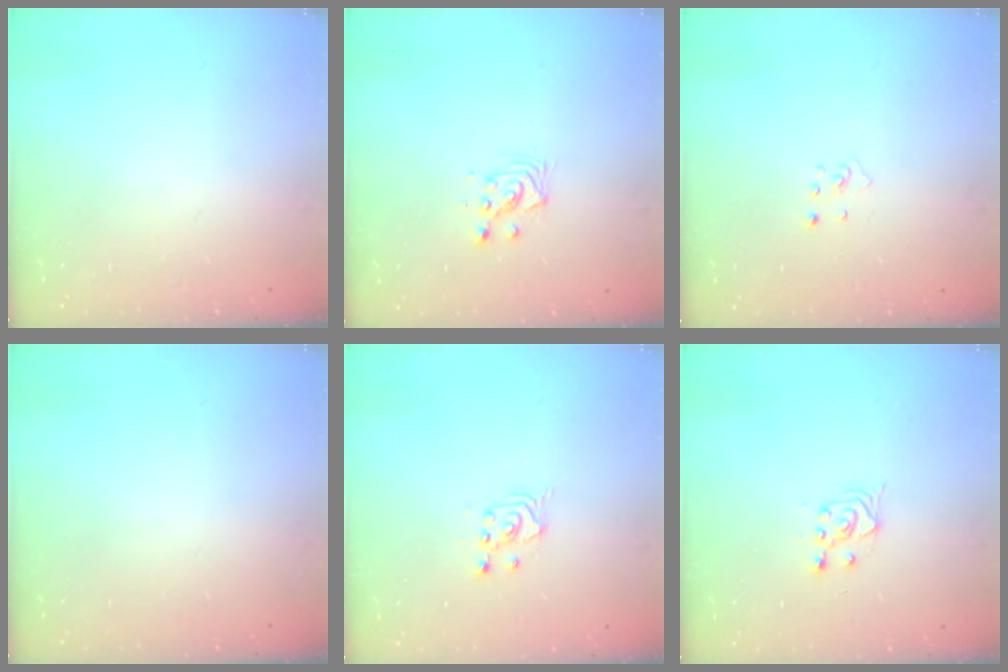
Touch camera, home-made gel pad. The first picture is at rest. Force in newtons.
{"total": 3.7, "press": 3.7, "slide": 0.3}
{"total": 2.9, "press": 2.9, "slide": 0.3}
{"total": 0.0}
{"total": 2.7, "press": 2.7, "slide": 0.3}
{"total": 3.0, "press": 2.6, "slide": 1.3}